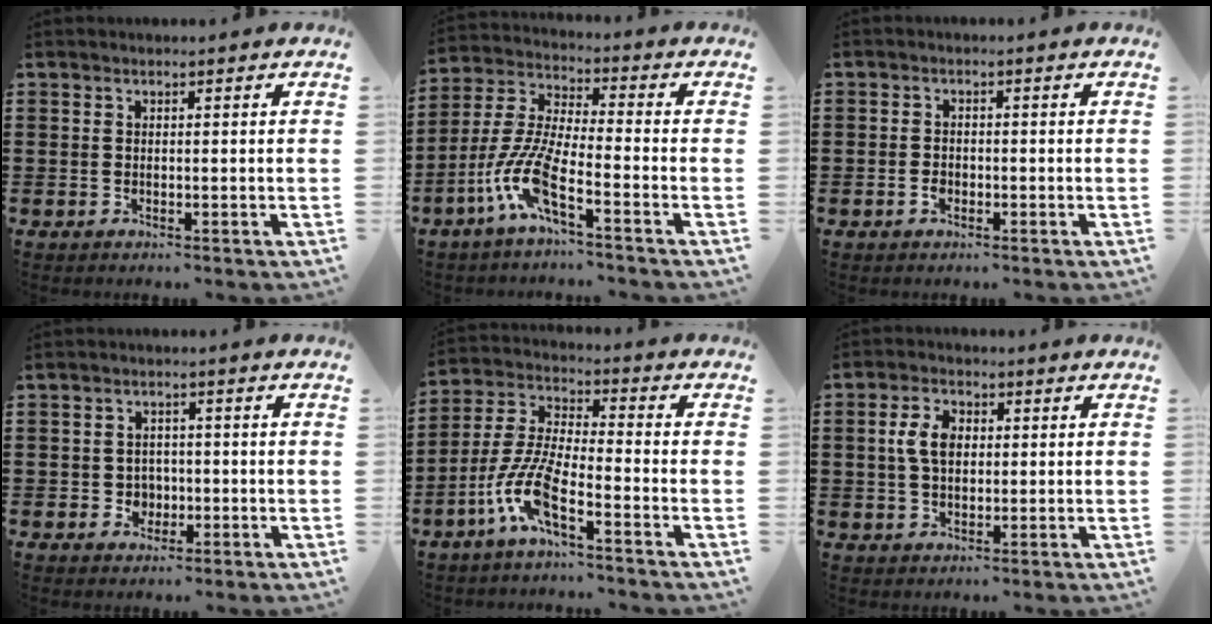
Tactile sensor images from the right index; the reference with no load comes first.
{"total": 9.3, "force": [-4.9, 1.4, 7.7], "torque": [-0.201, -0.023, -0.102]}
{"total": 1.4, "force": [-0.7, 0.8, 1.0], "torque": [-0.021, -0.004, -0.011]}
{"total": 2.6, "force": [-0.6, 2.4, 0.9], "torque": [-0.027, 0.001, -0.015]}
{"total": 9.0, "force": [-5.0, 1.5, 7.3], "torque": [-0.185, -0.019, -0.102]}
{"total": 5.0, "force": [0.6, 3.2, 3.8], "torque": [-0.090, 0.012, 0.006]}